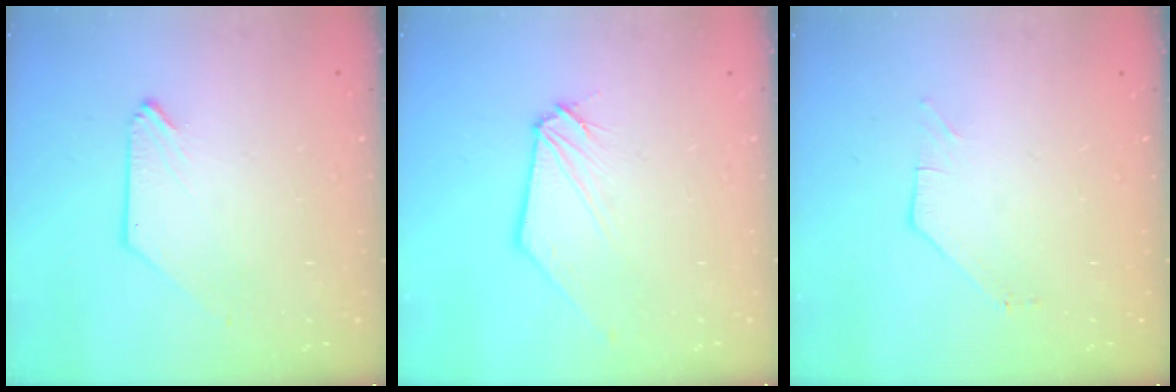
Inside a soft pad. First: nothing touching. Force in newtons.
{"total": 0.5, "press": 0.5, "slide": 0.1}
{"total": 1.5, "press": 1.5, "slide": 0.3}